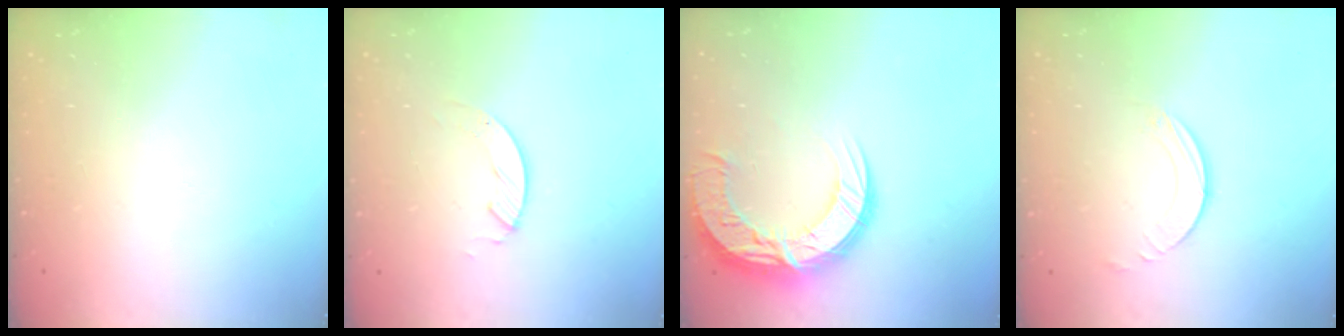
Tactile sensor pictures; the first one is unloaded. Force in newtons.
{"total": 3.4, "press": 3.4, "slide": 0.4}
{"total": 18.8, "press": 18.7, "slide": 1.5}
{"total": 1.9, "press": 1.9, "slide": 0.1}